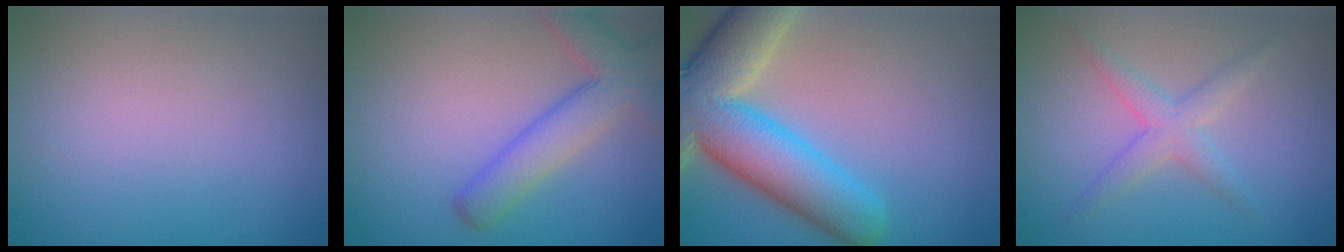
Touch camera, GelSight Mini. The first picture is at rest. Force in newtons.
{"total": 4.8, "press": 4.8, "slide": 0.3}
{"total": 10.8, "press": 10.7, "slide": 0.7}
{"total": 2.3, "press": 2.3, "slide": 0.1}